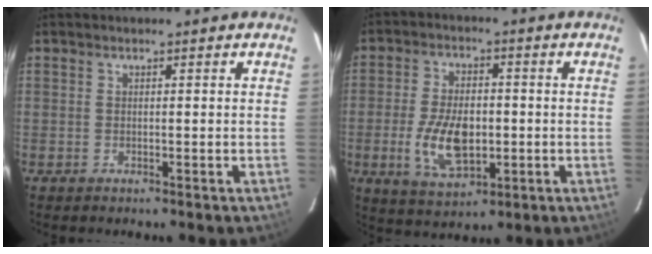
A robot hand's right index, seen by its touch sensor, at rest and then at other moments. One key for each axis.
{"total": 11.3, "fx": -2.4, "fy": 6.2, "fz": 9.2, "tx": -0.184, "ty": -0.004, "tz": -0.034}